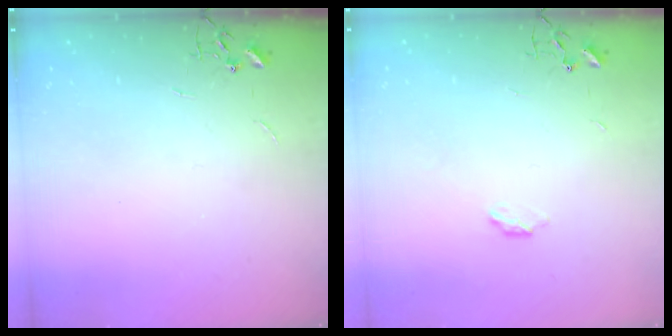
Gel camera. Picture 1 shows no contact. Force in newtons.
{"total": 2.8, "press": 2.7, "slide": 0.5}